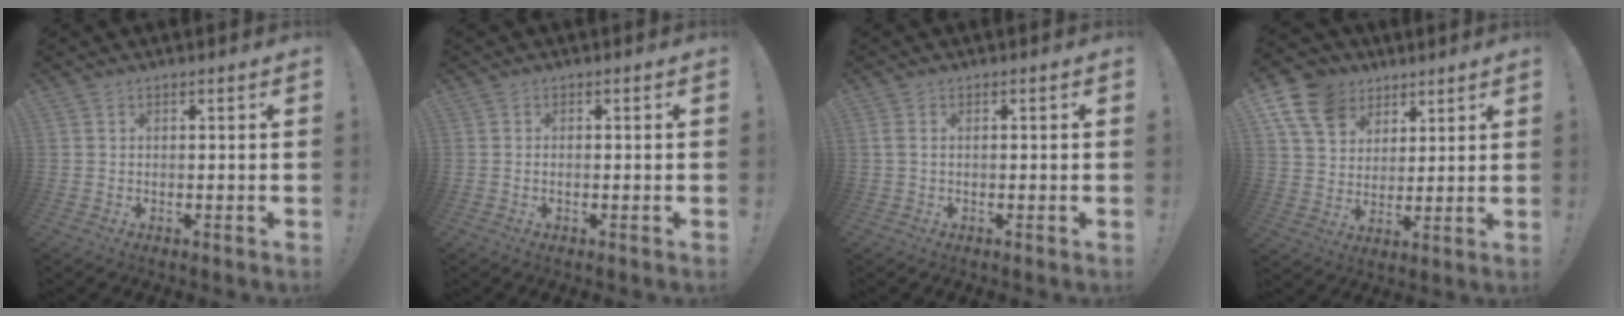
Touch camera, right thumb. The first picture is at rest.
{"total": 1.0, "force": [-0.6, 0.1, 0.8], "torque": [-0.023, 0.004, -0.009]}
{"total": 1.4, "force": [-0.3, 0.1, 1.3], "torque": [-0.032, 0.007, -0.005]}
{"total": 13.7, "force": [7.4, 10.1, 5.5], "torque": [-0.098, -0.038, 0.149]}